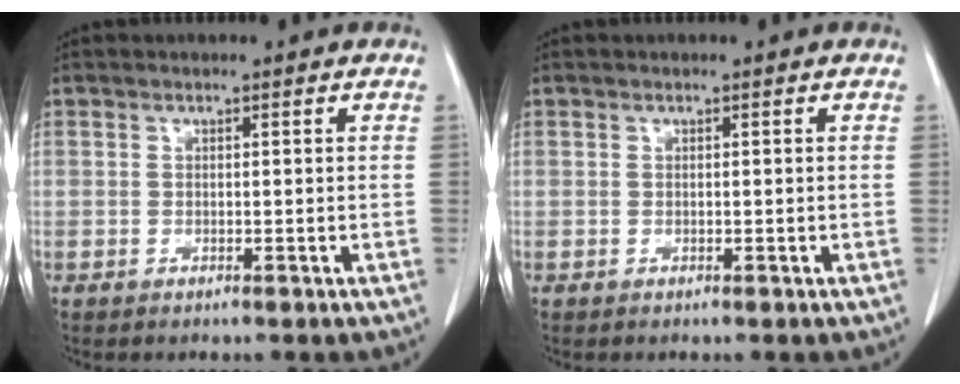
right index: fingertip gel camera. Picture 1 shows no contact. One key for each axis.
{"total": 0.0}